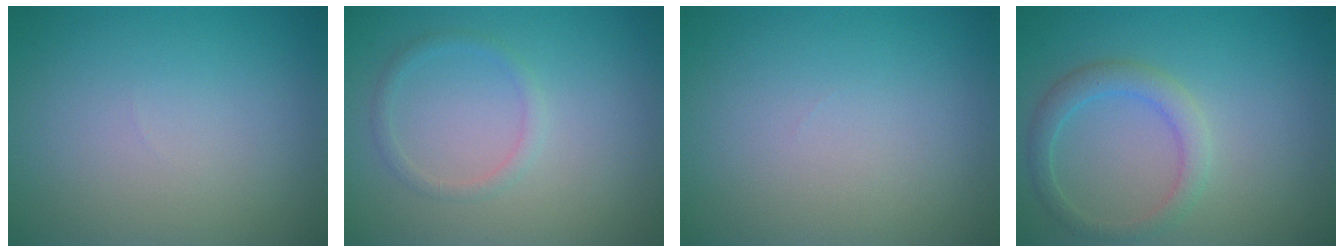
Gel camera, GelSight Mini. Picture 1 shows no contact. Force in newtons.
{"total": 1.2, "press": 1.2, "slide": 0.0}
{"total": 0.0}
{"total": 2.5, "press": 2.5, "slide": 0.0}